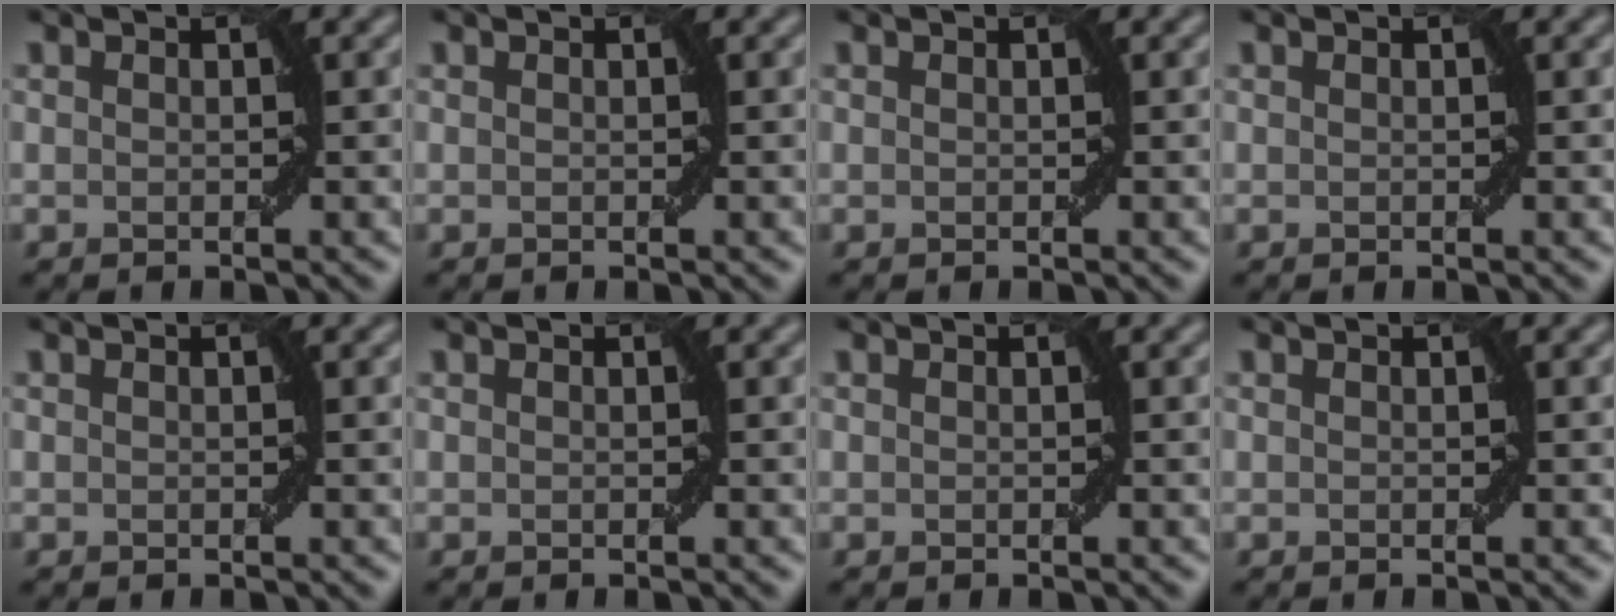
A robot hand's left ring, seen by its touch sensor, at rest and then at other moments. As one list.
[{"total": 0.0}, {"total": 0.0}, {"total": 0.0}, {"total": 0.0}, {"total": 0.0}, {"total": 0.0}, {"total": 0.0}]